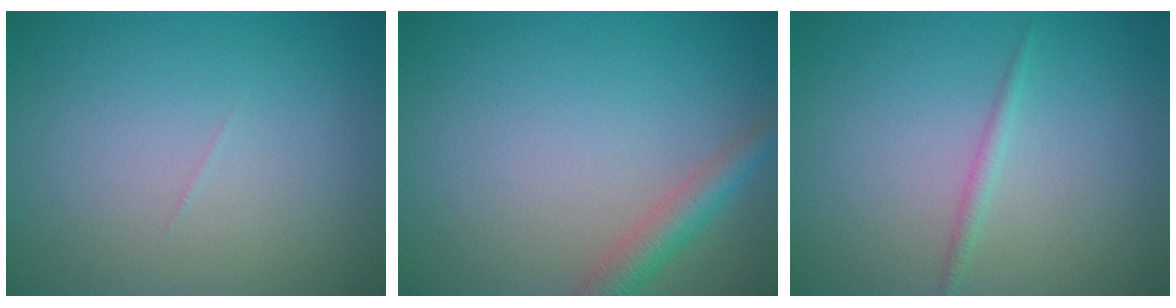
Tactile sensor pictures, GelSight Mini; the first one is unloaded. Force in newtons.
{"total": 2.7, "press": 2.7, "slide": 0.1}
{"total": 1.0, "press": 1.0, "slide": 0.1}